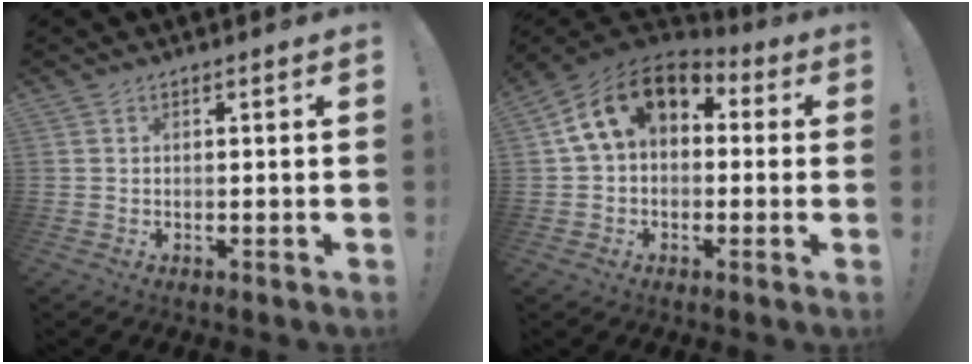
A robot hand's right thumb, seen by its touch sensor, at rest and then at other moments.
{"total": 15.1, "force": [5.1, 9.5, 10.5], "torque": [-0.178, -0.001, 0.092]}